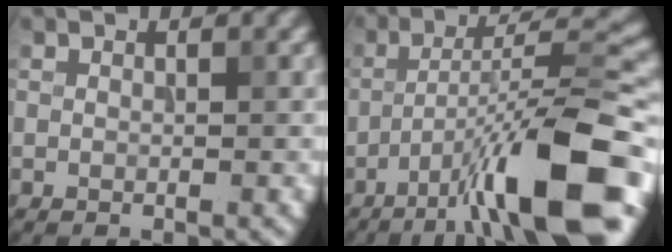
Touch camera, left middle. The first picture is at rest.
{"total": 13.1, "force": [-6.5, 2.3, 11.1], "torque": [-0.168, 0.019, -0.103]}